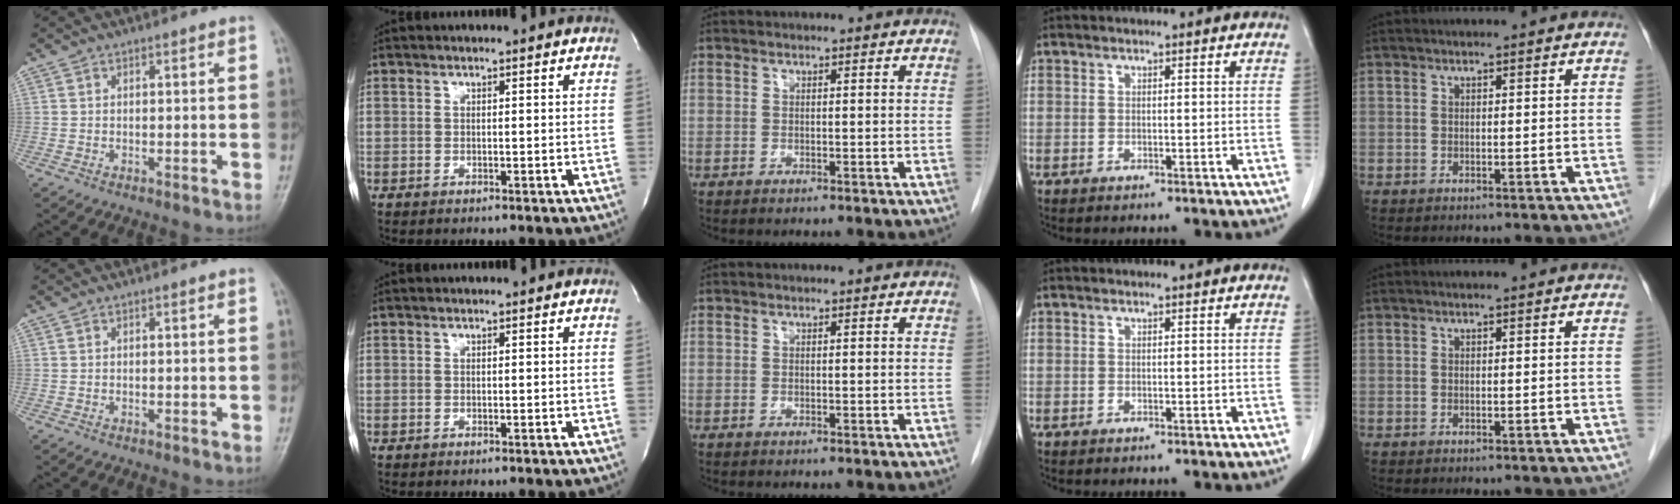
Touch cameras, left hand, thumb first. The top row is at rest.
{}